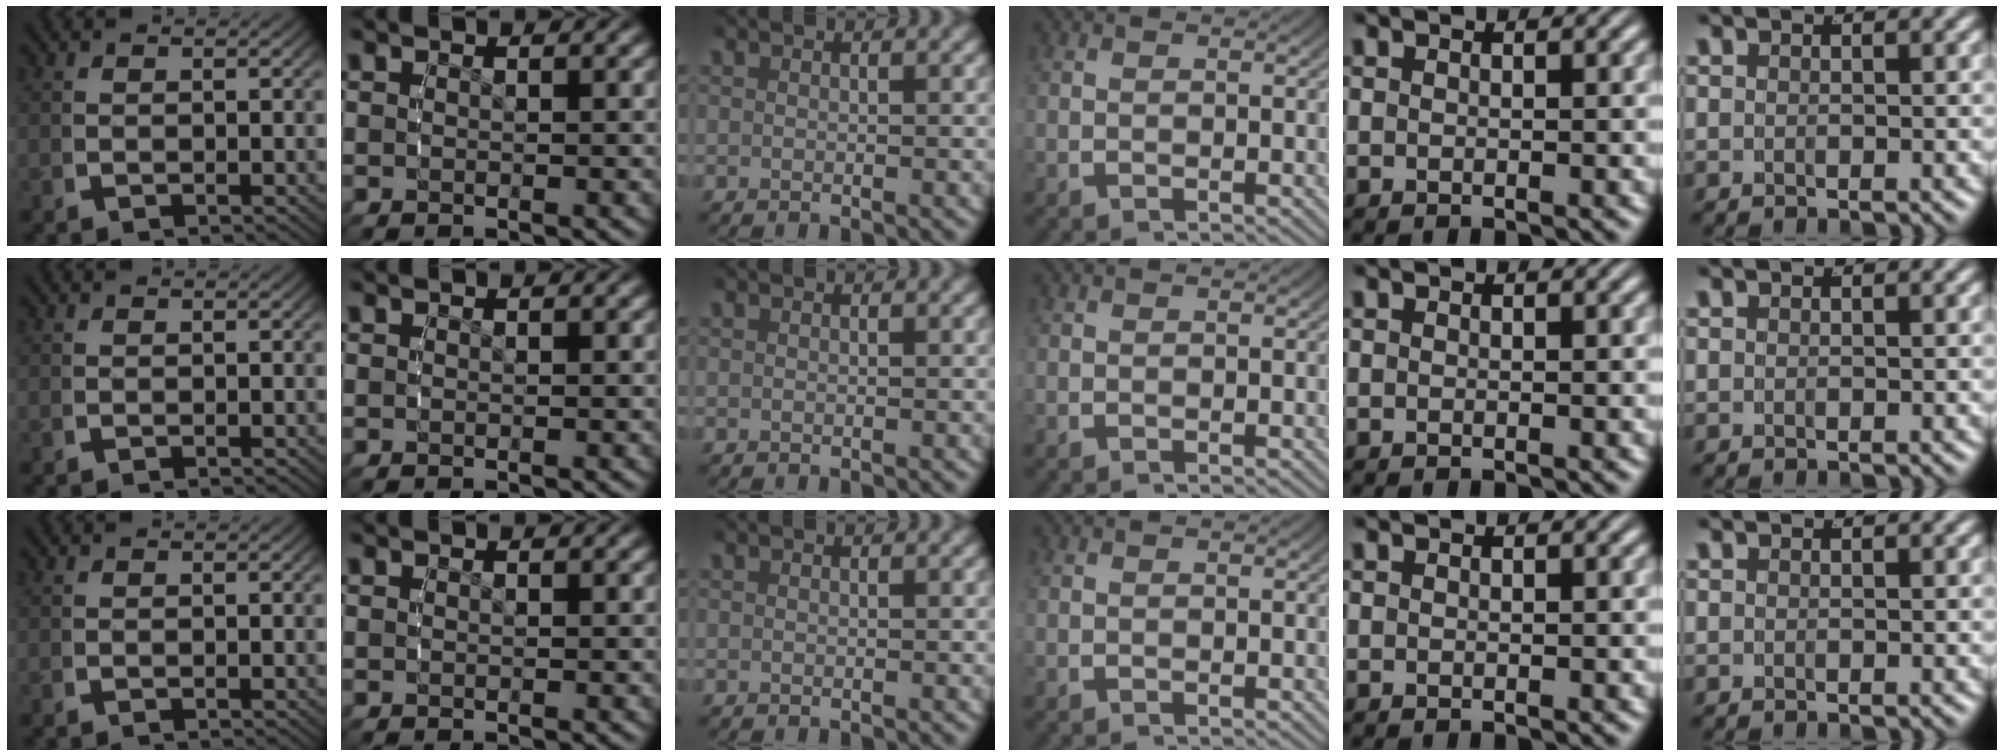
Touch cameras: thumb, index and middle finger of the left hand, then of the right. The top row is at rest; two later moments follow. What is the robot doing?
{"motion": "reach", "object": "pen bag"}